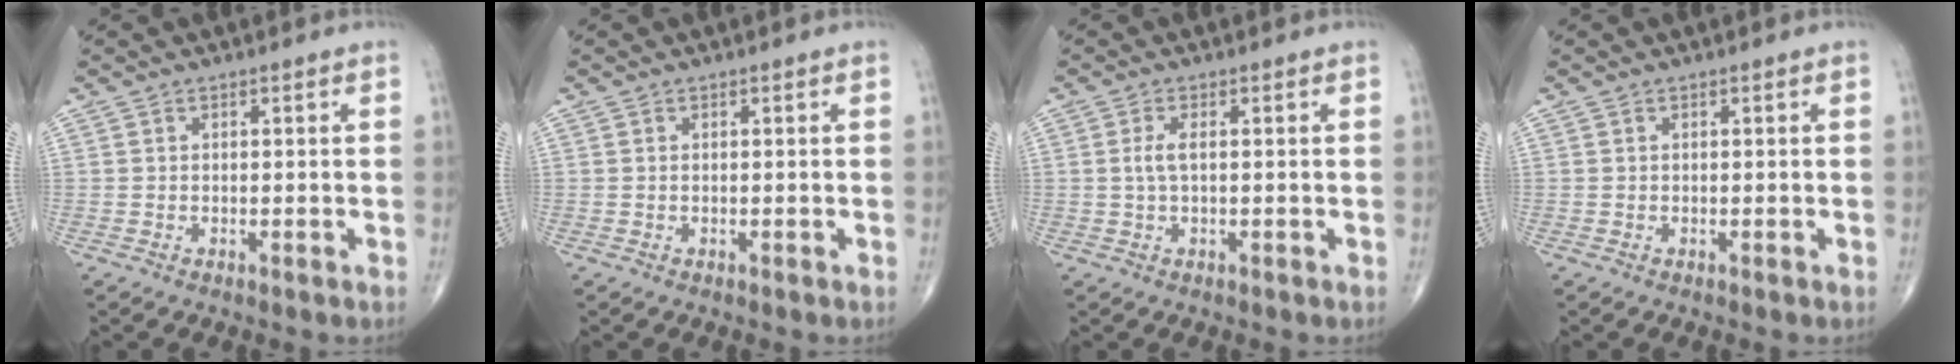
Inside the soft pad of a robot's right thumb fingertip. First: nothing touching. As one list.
[{"total": 0.0}, {"total": 2.3, "force": [0.2, 0.7, 2.2], "torque": [-0.056, 0.005, 0.003]}, {"total": 0.0}]